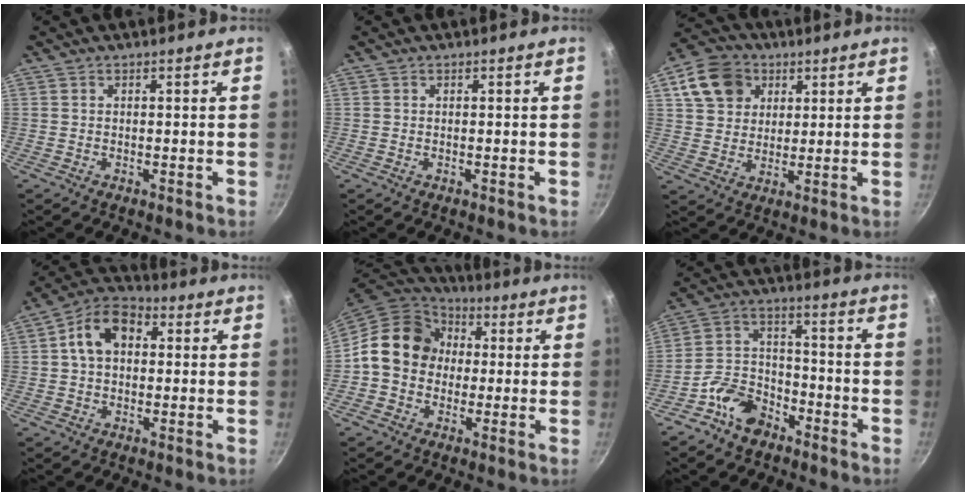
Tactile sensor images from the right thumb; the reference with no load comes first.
{"total": 0.0}
{"total": 11.5, "force": [4.8, 9.1, 5.1], "torque": [-0.069, 0.003, 0.081]}
{"total": 10.4, "force": [1.8, 7.2, 7.2], "torque": [-0.098, 0.029, 0.013]}
{"total": 14.4, "force": [0.8, 12.1, 7.6], "torque": [-0.089, 0.032, -0.005]}
{"total": 10.0, "force": [-6.4, 6.3, 4.5], "torque": [-0.055, 0.064, -0.126]}